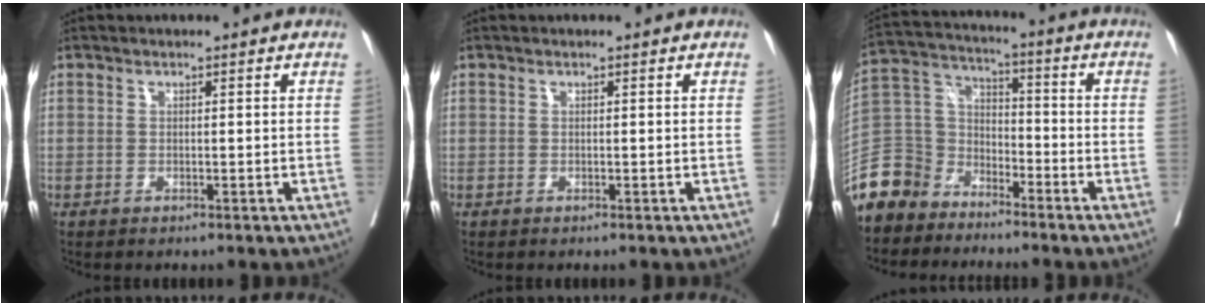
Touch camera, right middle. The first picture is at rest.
{"total": 0.0}
{"total": 12.8, "force": [-10.4, 7.3, 2.1], "torque": [-0.071, 0.027, -0.204]}